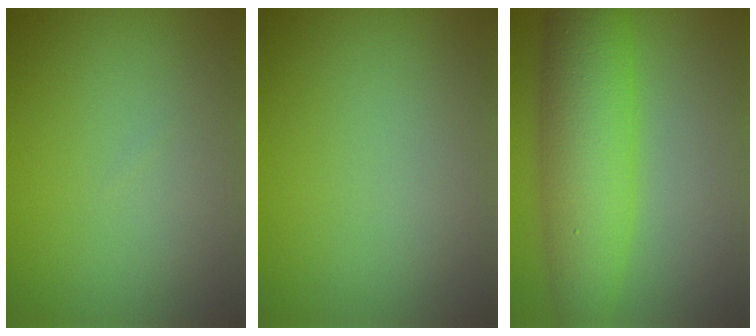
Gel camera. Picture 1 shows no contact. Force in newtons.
{"total": 0.0}
{"total": 7.4, "press": 7.4, "slide": 0.1}